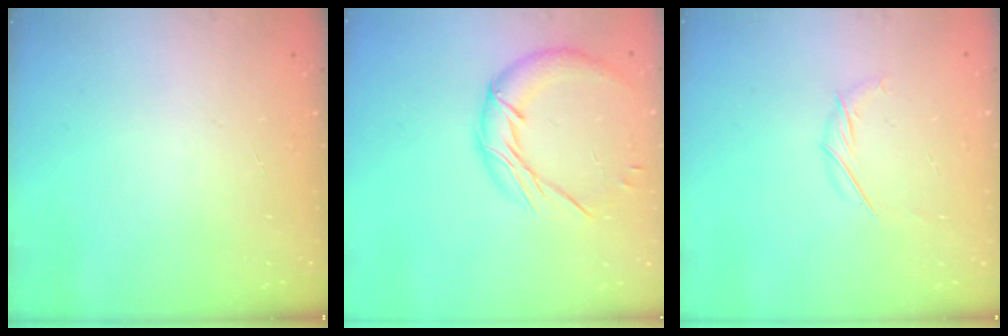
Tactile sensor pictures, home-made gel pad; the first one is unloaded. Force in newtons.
{"total": 11.5, "press": 11.5, "slide": 0.8}
{"total": 4.8, "press": 4.7, "slide": 1.1}